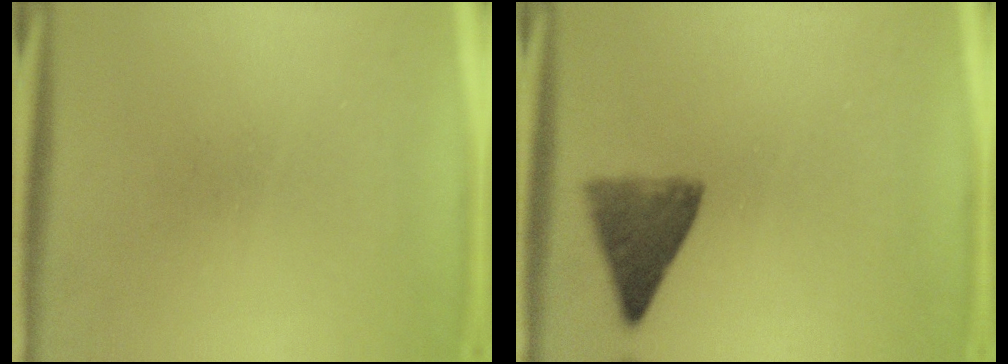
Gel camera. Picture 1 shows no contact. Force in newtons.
{"total": 6.0}